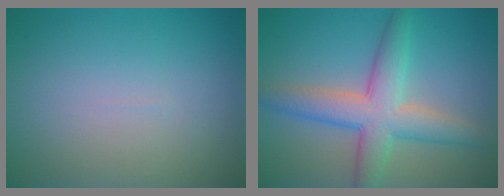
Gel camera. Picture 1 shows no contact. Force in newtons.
{"total": 5.9, "press": 5.9, "slide": 0.2}